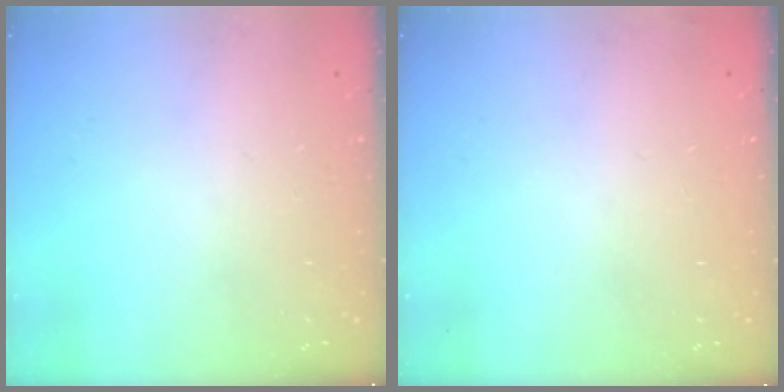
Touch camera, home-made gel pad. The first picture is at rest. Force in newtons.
{"total": 2.2, "press": 2.1, "slide": 0.8}